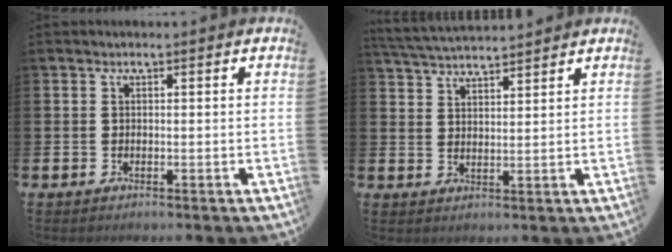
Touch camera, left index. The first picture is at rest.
{"total": 4.1, "force": [4.0, 0.2, 0.4], "torque": [-0.021, -0.021, 0.072]}